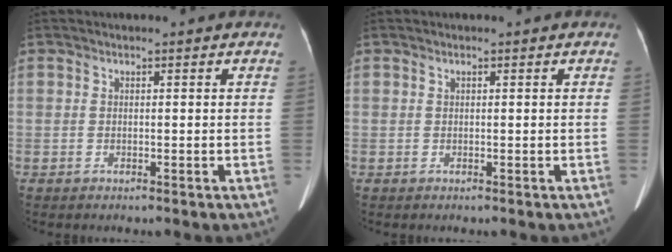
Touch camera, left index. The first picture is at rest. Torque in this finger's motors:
{"motor_torque": [0.02, 0.00, 0.00, 0.01]}